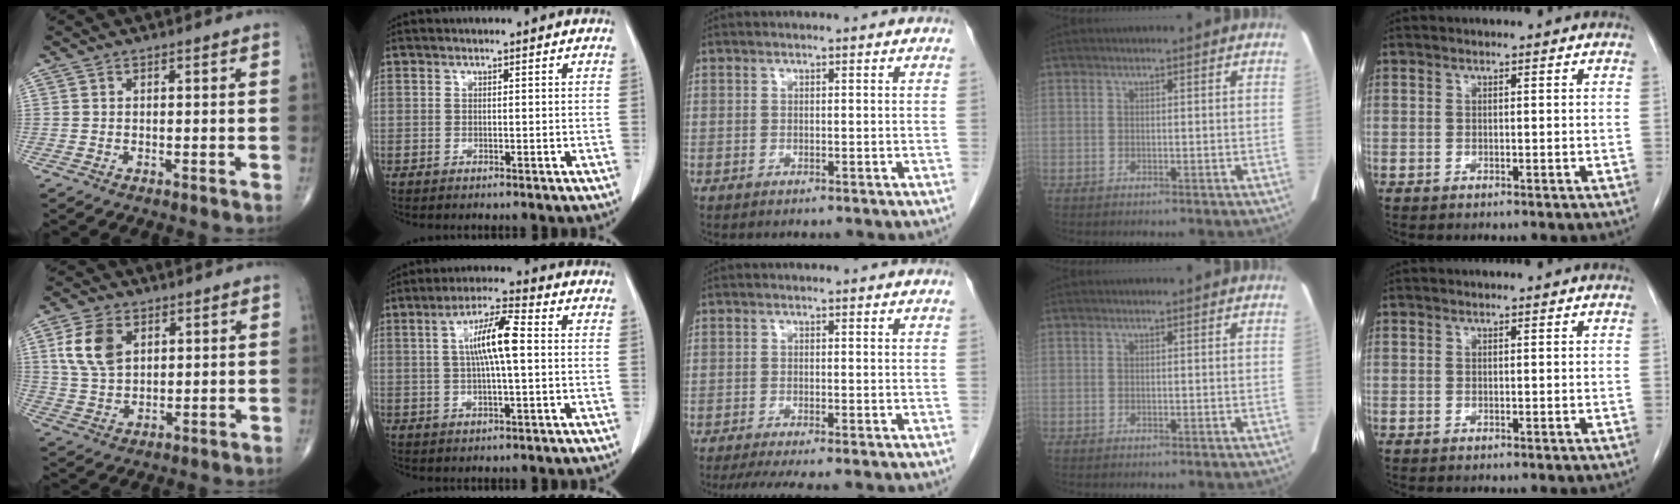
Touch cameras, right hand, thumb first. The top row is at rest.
{"thumb": {"total": 9.3, "force": [3.3, 6.1, 6.3], "torque": [-0.114, -0.008, 0.068]}, "index": {"total": 8.2, "force": [1.0, 1.0, 8.1], "torque": [-0.152, 0.011, 0.013]}, "middle": {"total": 5.0, "force": [-4.0, 0.1, 3.0], "torque": [-0.043, -0.012, -0.064]}}